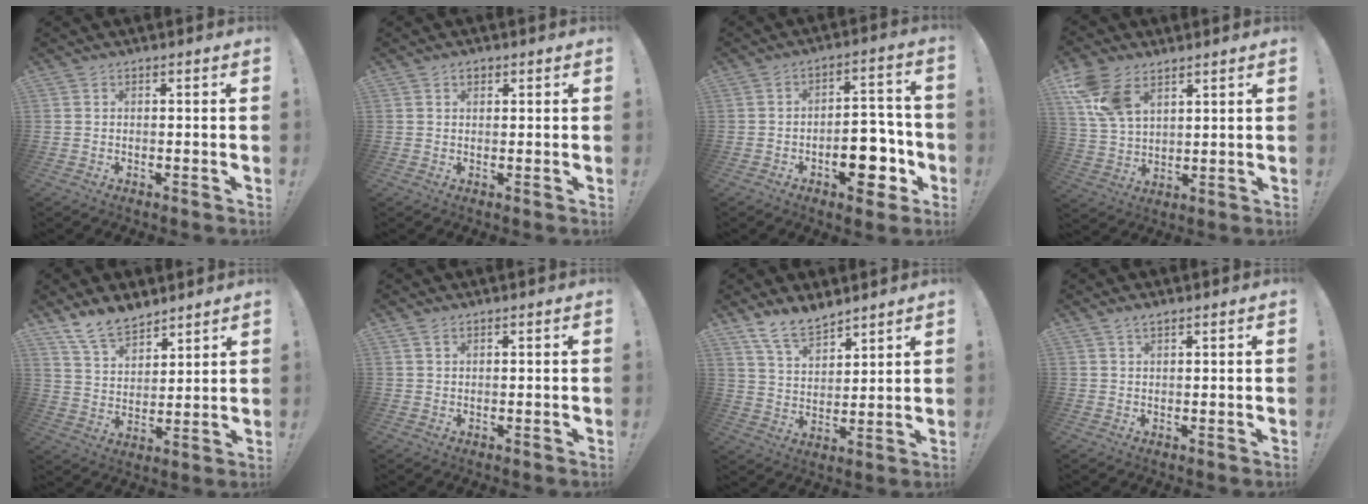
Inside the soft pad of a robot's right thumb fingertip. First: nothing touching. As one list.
[{"total": 1.3, "force": [0.7, 1.0, 0.5], "torque": [-0.004, 0.000, 0.010]}, {"total": 13.5, "force": [-5.2, 7.4, 10.0], "torque": [-0.109, 0.038, -0.080]}, {"total": 11.6, "force": [6.6, 6.8, 6.5], "torque": [-0.137, -0.014, 0.132]}, {"total": 11.0, "force": [9.2, 4.8, 3.5], "torque": [-0.069, -0.061, 0.180]}, {"total": 1.1, "force": [0.7, 0.6, 0.7], "torque": [-0.013, 0.002, 0.013]}, {"total": 10.1, "force": [8.5, 4.0, 3.7], "torque": [-0.077, -0.052, 0.167]}, {"total": 1.8, "force": [1.3, 0.6, 1.1], "torque": [-0.021, -0.002, 0.023]}]